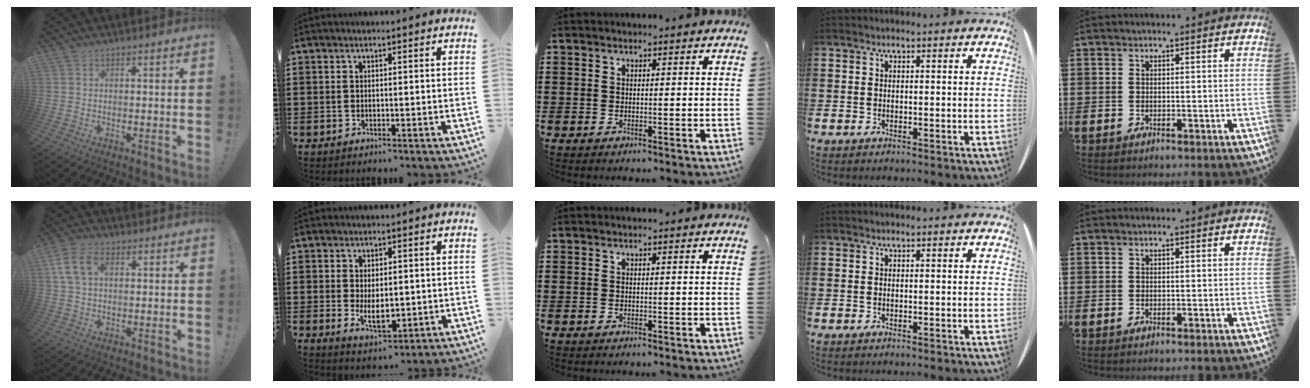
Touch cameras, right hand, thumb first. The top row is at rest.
{"thumb": {"total": 8.4, "force": [2.4, 5.3, 6.1], "torque": [-0.128, 0.012, 0.049]}, "index": {"total": 5.1, "force": [-0.3, 2.7, 4.4], "torque": [-0.077, 0.000, -0.006]}}